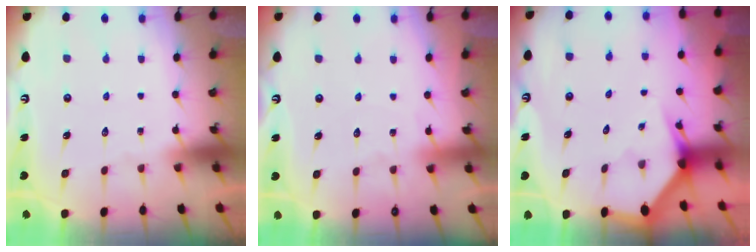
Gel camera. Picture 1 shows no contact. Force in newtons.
{"total": 5.2, "press": 5.1, "slide": 0.7}
{"total": 2.9, "press": 2.9, "slide": 0.1}